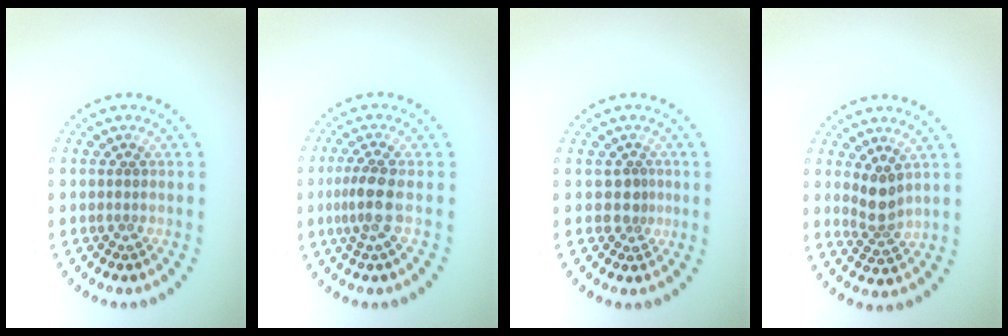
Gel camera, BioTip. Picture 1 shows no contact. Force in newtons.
{"total": 2.7, "press": 2.2, "slide": 1.5}
{"total": 1.3, "press": 0.9, "slide": 0.9}
{"total": 2.5, "press": 1.9, "slide": 1.6}